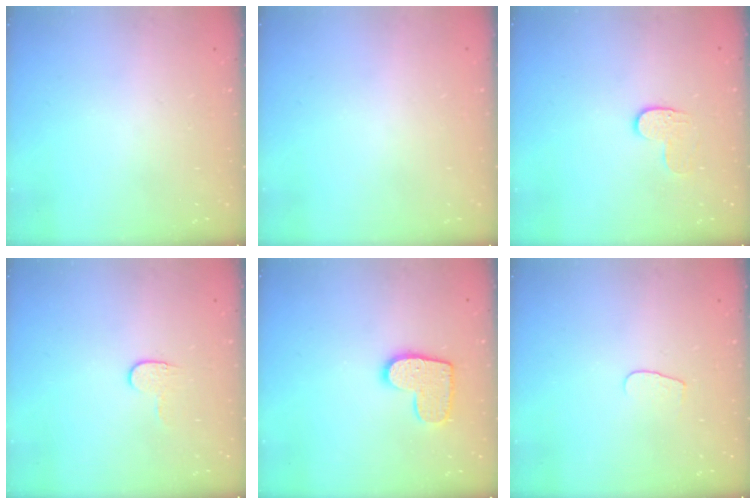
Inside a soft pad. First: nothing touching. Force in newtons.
{"total": 0.6, "press": 0.5, "slide": 0.2}
{"total": 3.6, "press": 3.6, "slide": 0.3}
{"total": 3.8, "press": 3.8, "slide": 0.3}
{"total": 11.2, "press": 11.2, "slide": 0.6}
{"total": 4.2, "press": 4.2, "slide": 0.4}